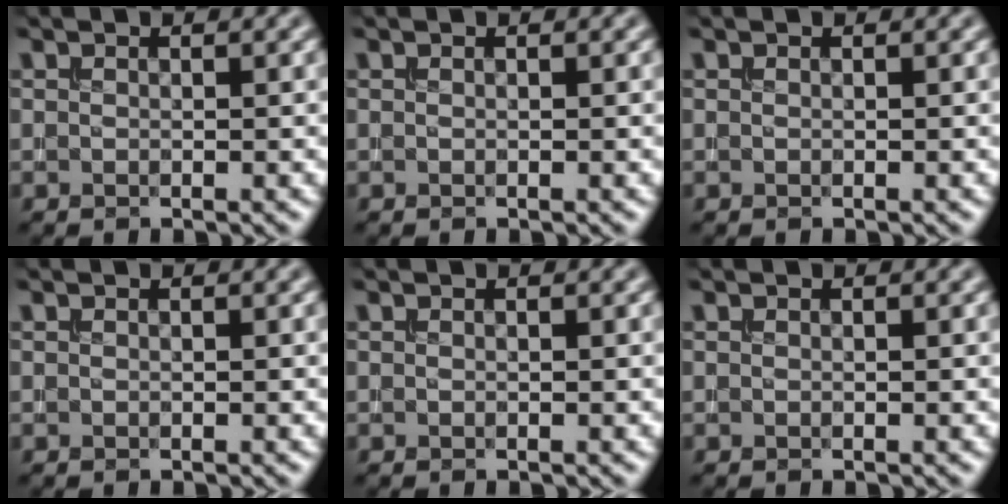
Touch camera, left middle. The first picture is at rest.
{"total": 0.0}
{"total": 0.0}
{"total": 0.0}
{"total": 0.0}
{"total": 0.0}